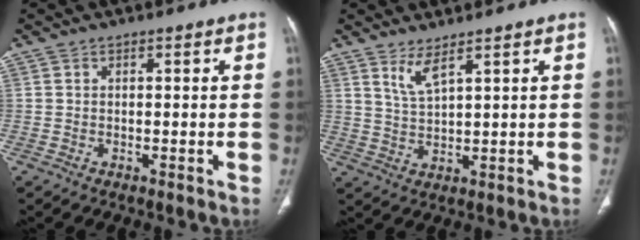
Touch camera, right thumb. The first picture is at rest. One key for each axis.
{"total": 4.1, "fx": 2.8, "fy": 0.6, "fz": 2.9, "tx": -0.063, "ty": -0.030, "tz": 0.066}